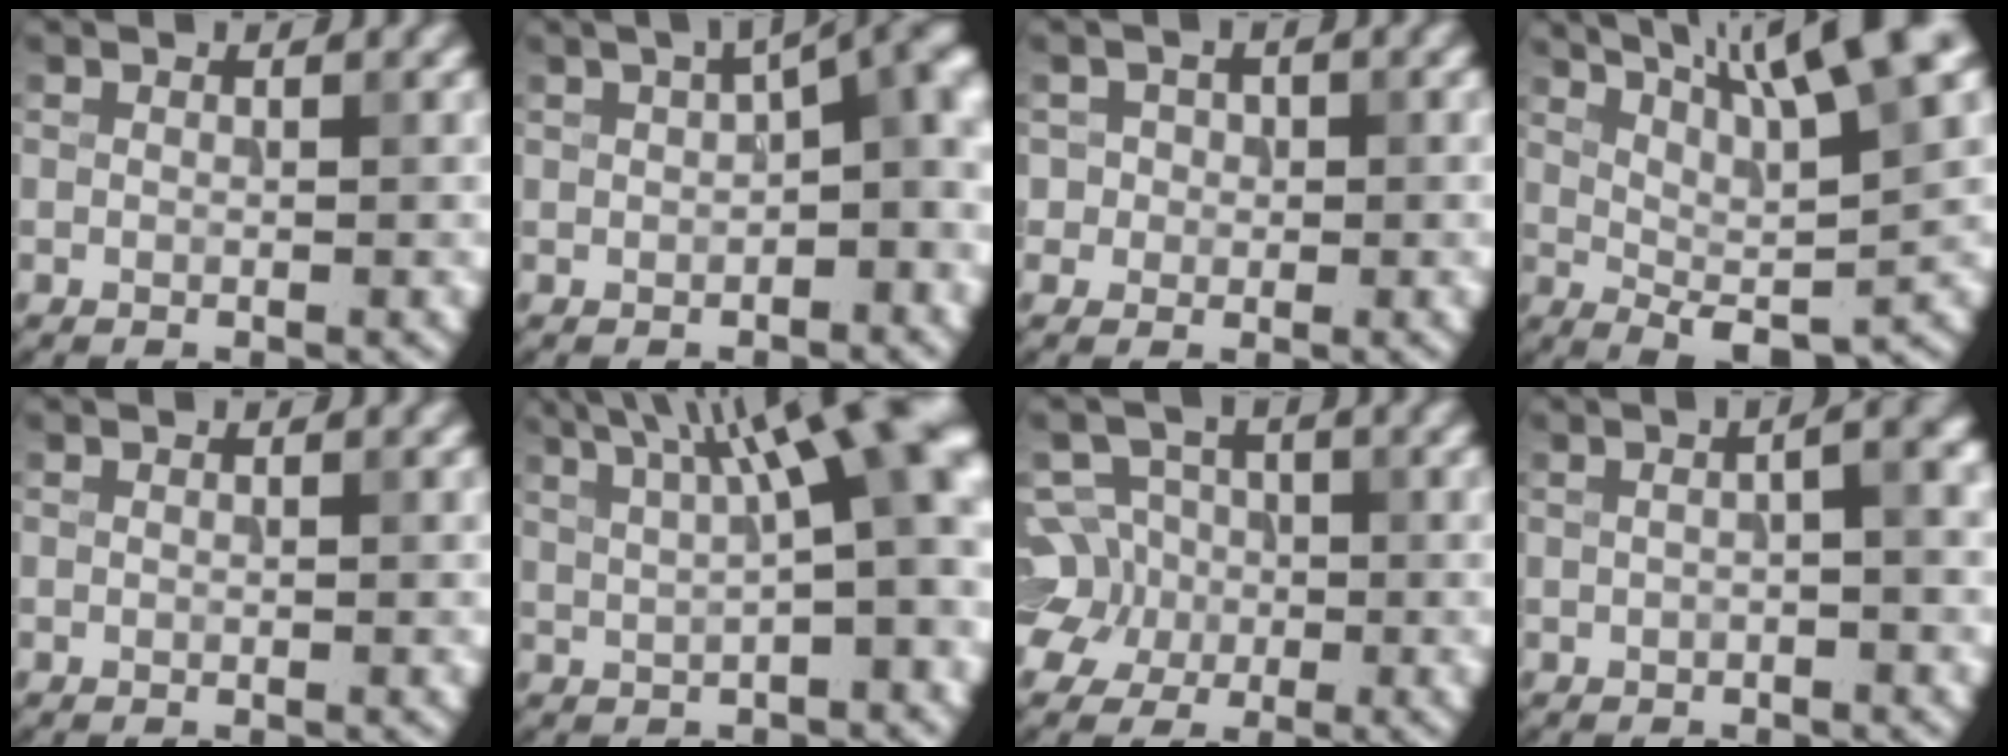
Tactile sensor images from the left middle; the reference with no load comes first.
{"total": 7.7, "force": [0.6, 3.8, 6.7], "torque": [-0.061, 0.020, 0.006]}
{"total": 2.1, "force": [0.1, 2.0, 0.5], "torque": [0.003, 0.003, 0.002]}
{"total": 10.7, "force": [5.4, 2.2, 9.0], "torque": [-0.126, 0.019, 0.085]}
{"total": 0.0}
{"total": 11.7, "force": [4.2, 3.2, 10.5], "torque": [-0.130, 0.025, 0.066]}
{"total": 7.6, "force": [-0.6, 7.0, 3.0], "torque": [-0.050, 0.032, -0.048]}
{"total": 3.0, "force": [0.2, 0.8, 2.9], "torque": [-0.042, 0.014, 0.000]}